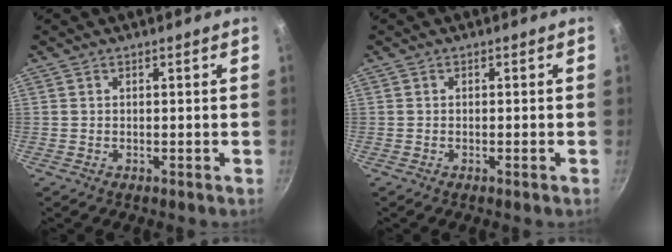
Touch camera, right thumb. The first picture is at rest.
{"total": 0.8, "force": [-0.4, 0.0, 0.7], "torque": [-0.018, 0.004, -0.009]}